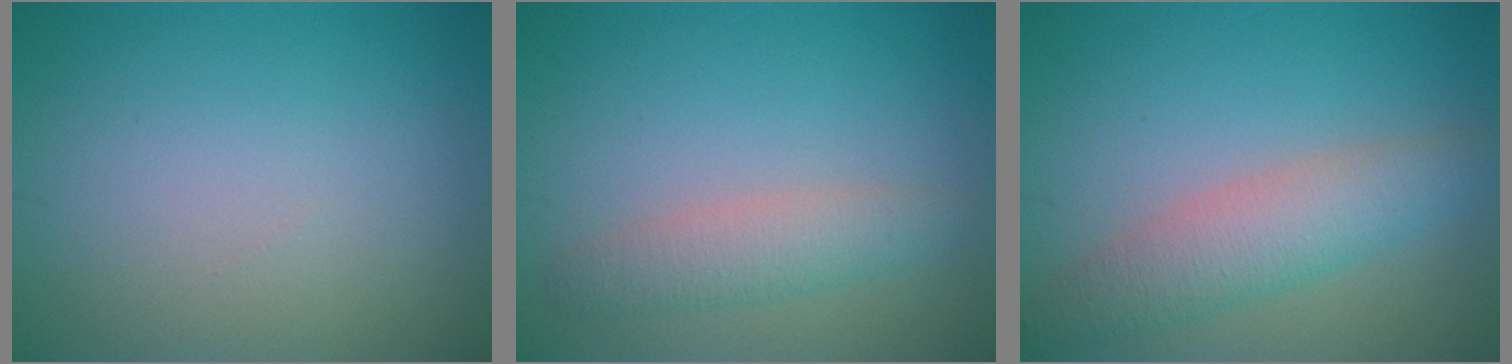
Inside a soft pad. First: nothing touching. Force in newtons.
{"total": 2.8, "press": 2.8, "slide": 0.1}
{"total": 4.4, "press": 4.4, "slide": 0.4}